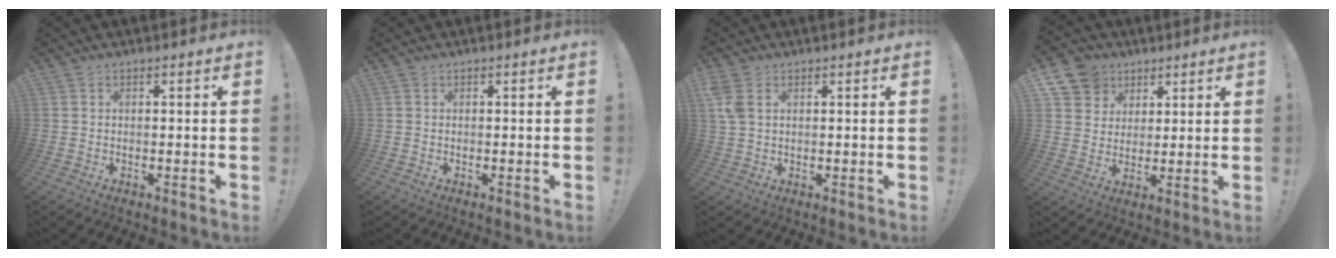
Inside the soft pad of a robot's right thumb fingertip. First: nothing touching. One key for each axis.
{"total": 0.0}
{"total": 4.7, "fx": 2.0, "fy": 2.8, "fz": 3.3, "tx": -0.072, "ty": -0.002, "tz": 0.040}
{"total": 9.5, "fx": 5.3, "fy": 7.7, "fz": 2.0, "tx": -0.030, "ty": -0.036, "tz": 0.105}